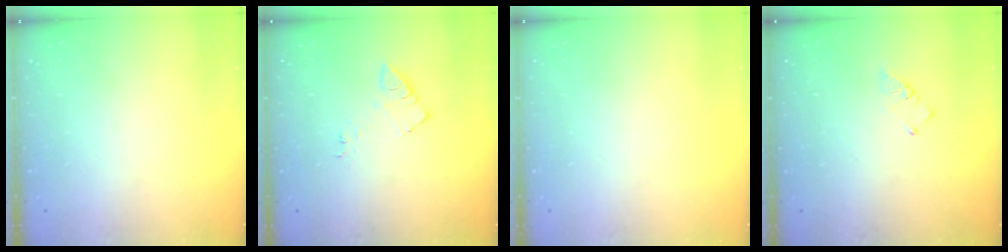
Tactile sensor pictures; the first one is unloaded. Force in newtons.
{"total": 5.2, "press": 5.2, "slide": 0.7}
{"total": 0.0}
{"total": 1.9, "press": 1.9, "slide": 0.3}